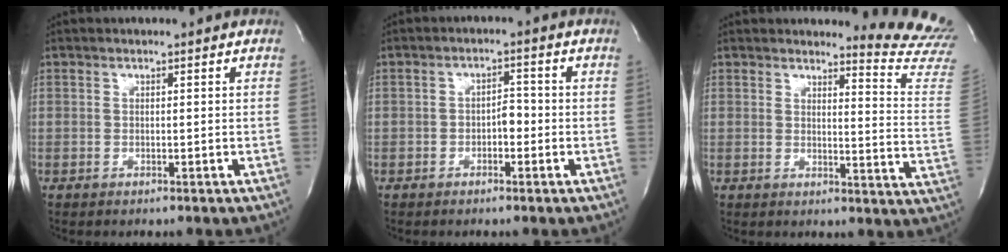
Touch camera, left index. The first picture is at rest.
{"total": 2.7, "force": [-1.0, 1.4, 2.2], "torque": [-0.028, 0.007, -0.018]}
{"total": 11.9, "force": [11.7, -1.6, 0.2], "torque": [0.006, -0.162, 0.103]}